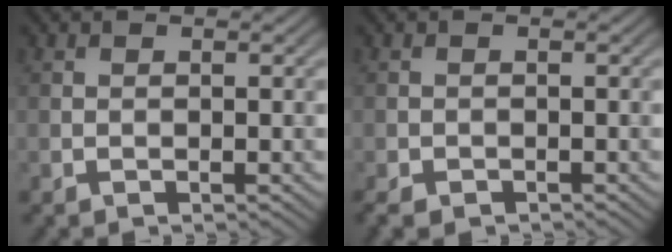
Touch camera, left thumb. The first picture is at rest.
{"total": 1.9, "force": [-1.5, 0.9, 0.8], "torque": [-0.016, -0.006, -0.028]}